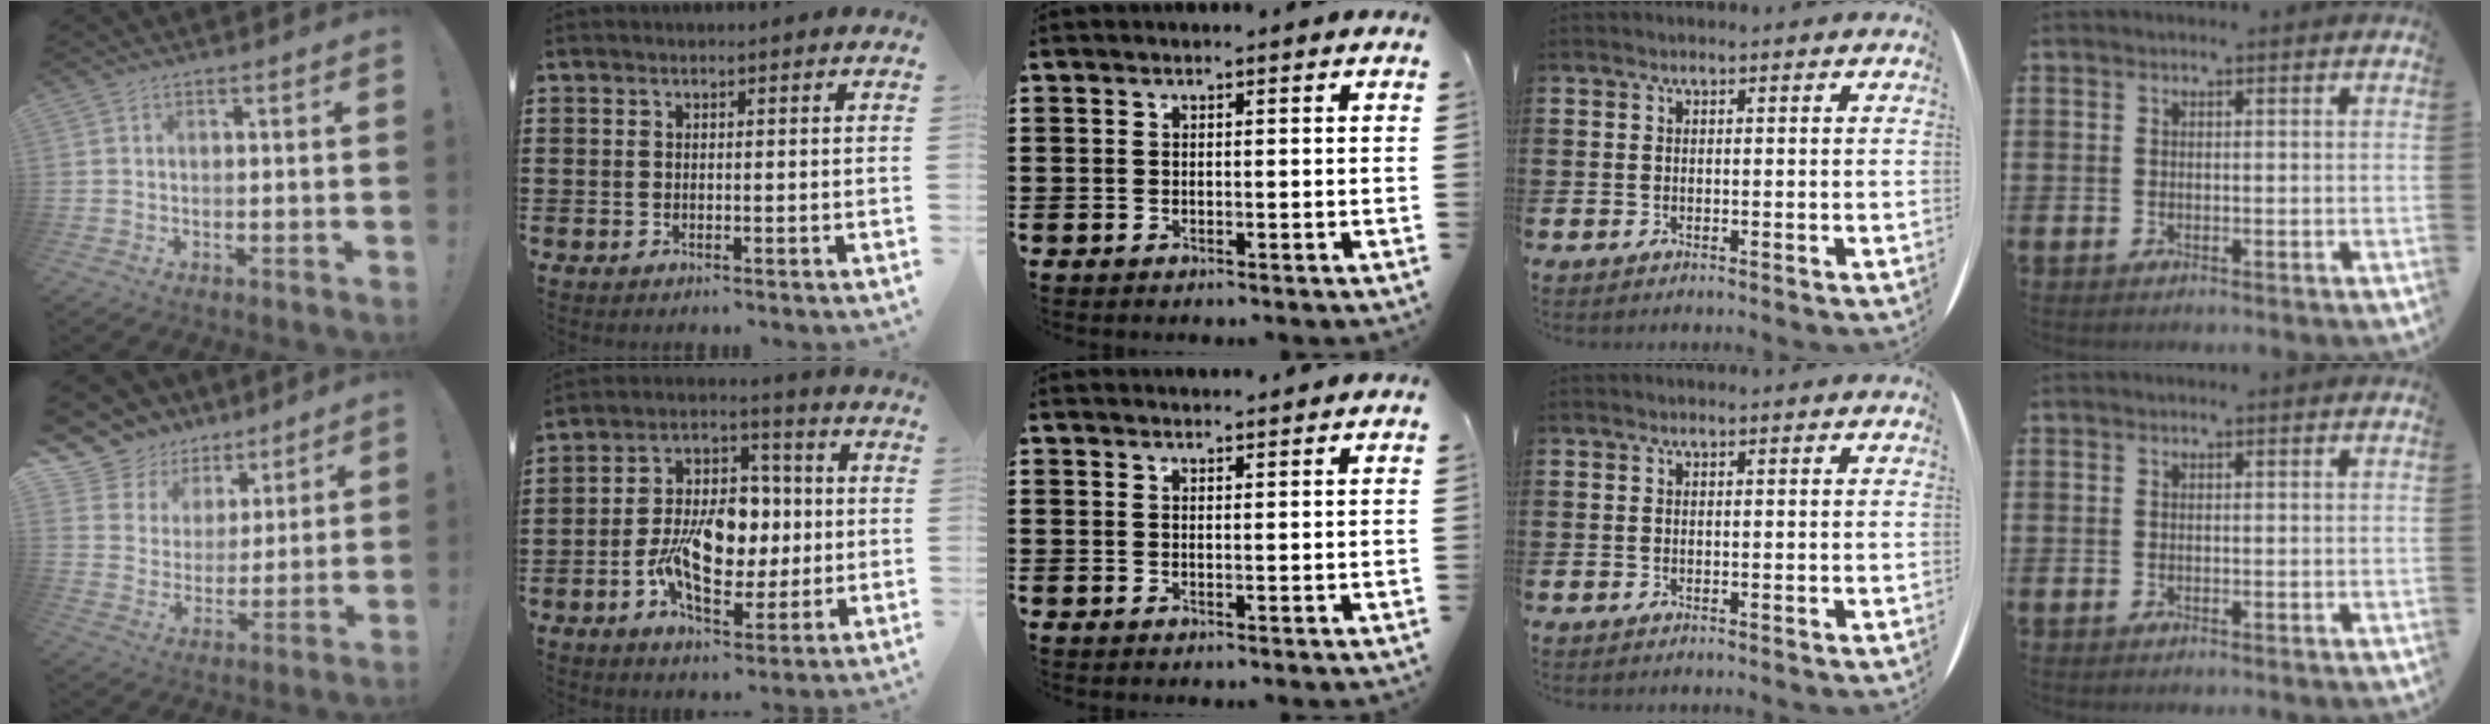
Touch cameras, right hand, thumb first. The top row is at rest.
{"thumb": {"total": 10.2, "force": [6.8, 7.5, 1.5], "torque": [-0.036, -0.061, 0.138]}, "index": {"total": 11.2, "force": [-1.6, 7.0, 8.6], "torque": [-0.173, 0.004, -0.032]}, "middle": {"total": 1.5, "force": [1.5, 0.0, 0.2], "torque": [0.001, -0.003, 0.027]}}